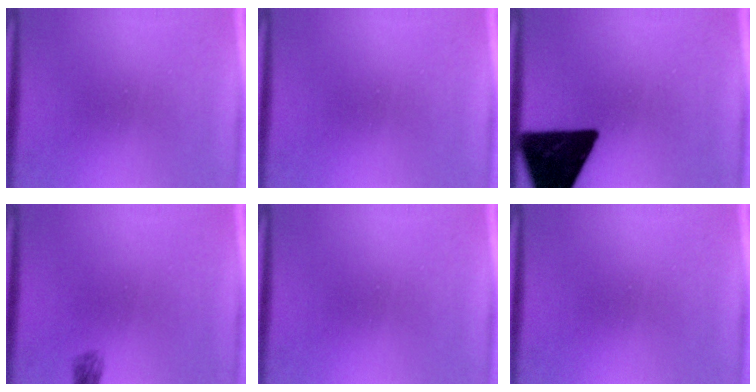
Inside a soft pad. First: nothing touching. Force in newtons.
{"total": 0.0}
{"total": 15.9}
{"total": 1.7}
{"total": 0.0}
{"total": 0.0}